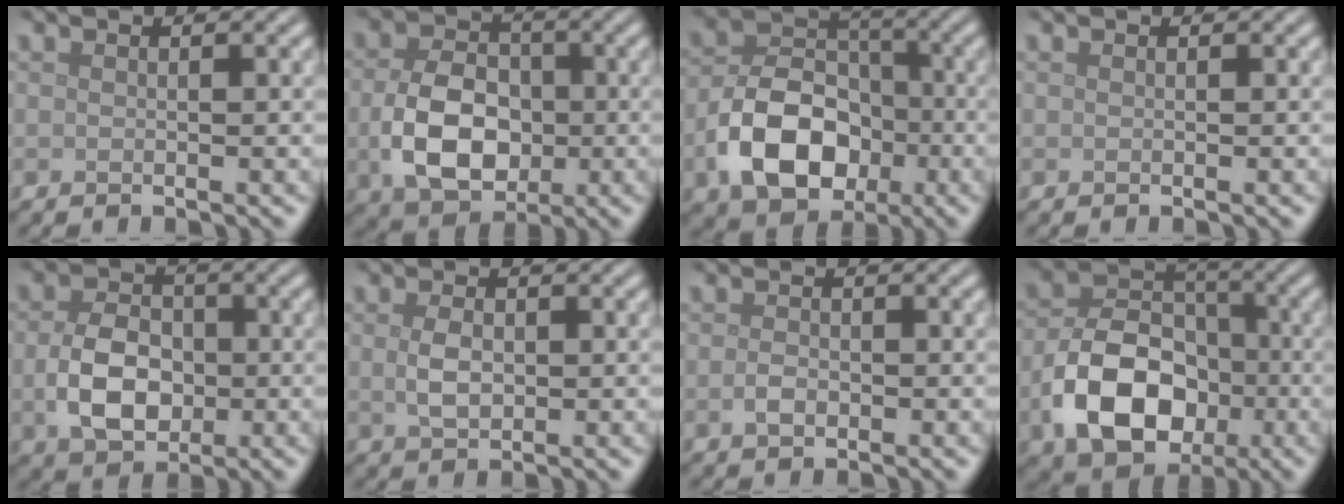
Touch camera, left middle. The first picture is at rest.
{"total": 7.2, "force": [-1.1, 5.1, 4.9], "torque": [-0.104, -0.008, -0.019]}
{"total": 8.6, "force": [-2.9, 6.0, 5.4], "torque": [-0.100, 0.000, -0.057]}
{"total": 0.0}
{"total": 5.5, "force": [-0.8, 3.9, 3.8], "torque": [-0.080, -0.006, -0.015]}
{"total": 2.4, "force": [0.1, 1.5, 1.8], "torque": [-0.043, -0.001, 0.004]}
{"total": 1.2, "force": [-0.4, 0.8, 0.9], "torque": [-0.019, -0.001, -0.009]}
{"total": 9.5, "force": [-3.1, 6.7, 6.1], "torque": [-0.114, 0.000, -0.058]}